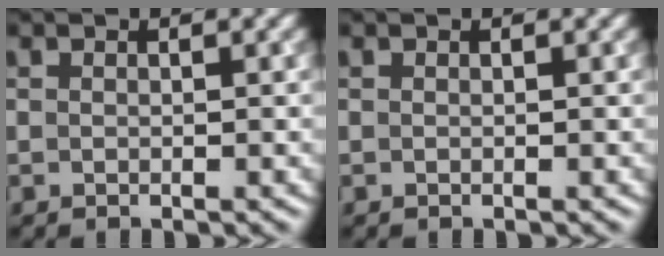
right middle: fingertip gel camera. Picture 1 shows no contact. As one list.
[{"total": 0.0}]